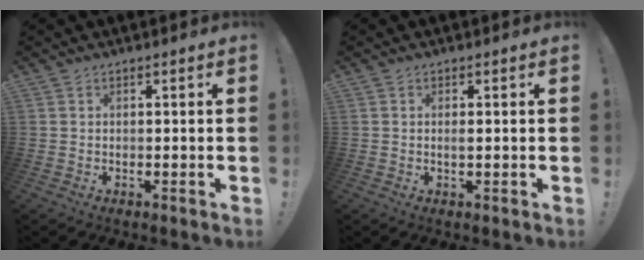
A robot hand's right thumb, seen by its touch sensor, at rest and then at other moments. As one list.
[{"total": 1.0, "force": [-0.1, 0.1, 1.0], "torque": [-0.017, -0.001, -0.003]}]